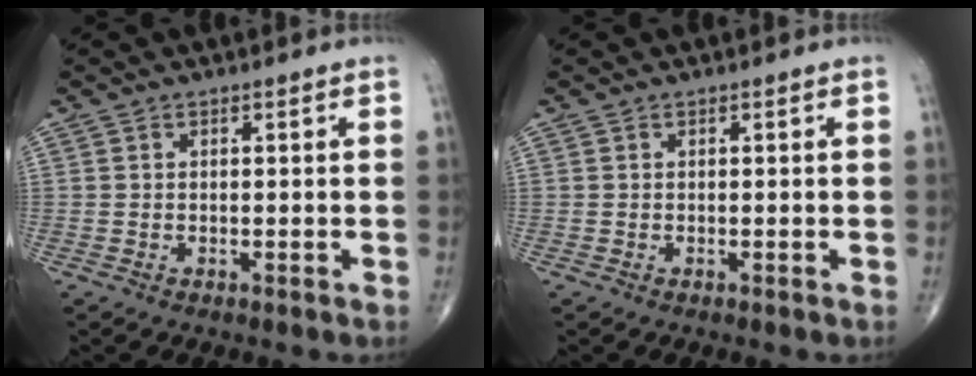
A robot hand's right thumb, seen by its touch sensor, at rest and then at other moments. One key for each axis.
{"total": 0.0}